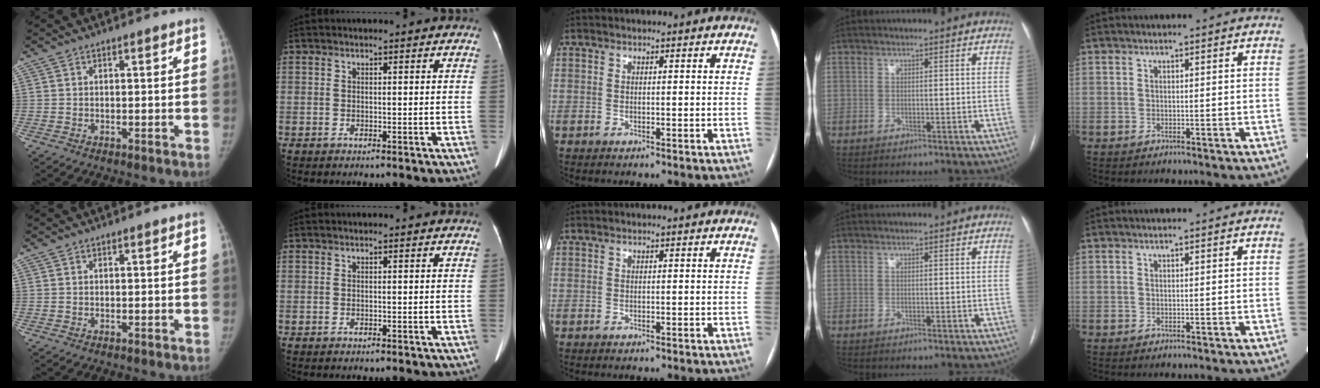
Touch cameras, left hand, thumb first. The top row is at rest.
{}